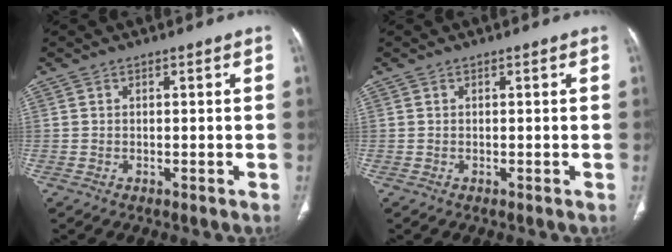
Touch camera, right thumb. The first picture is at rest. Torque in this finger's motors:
{"motor_torque": [0.13, 0.08, 0.21, -0.17, -0.02]}